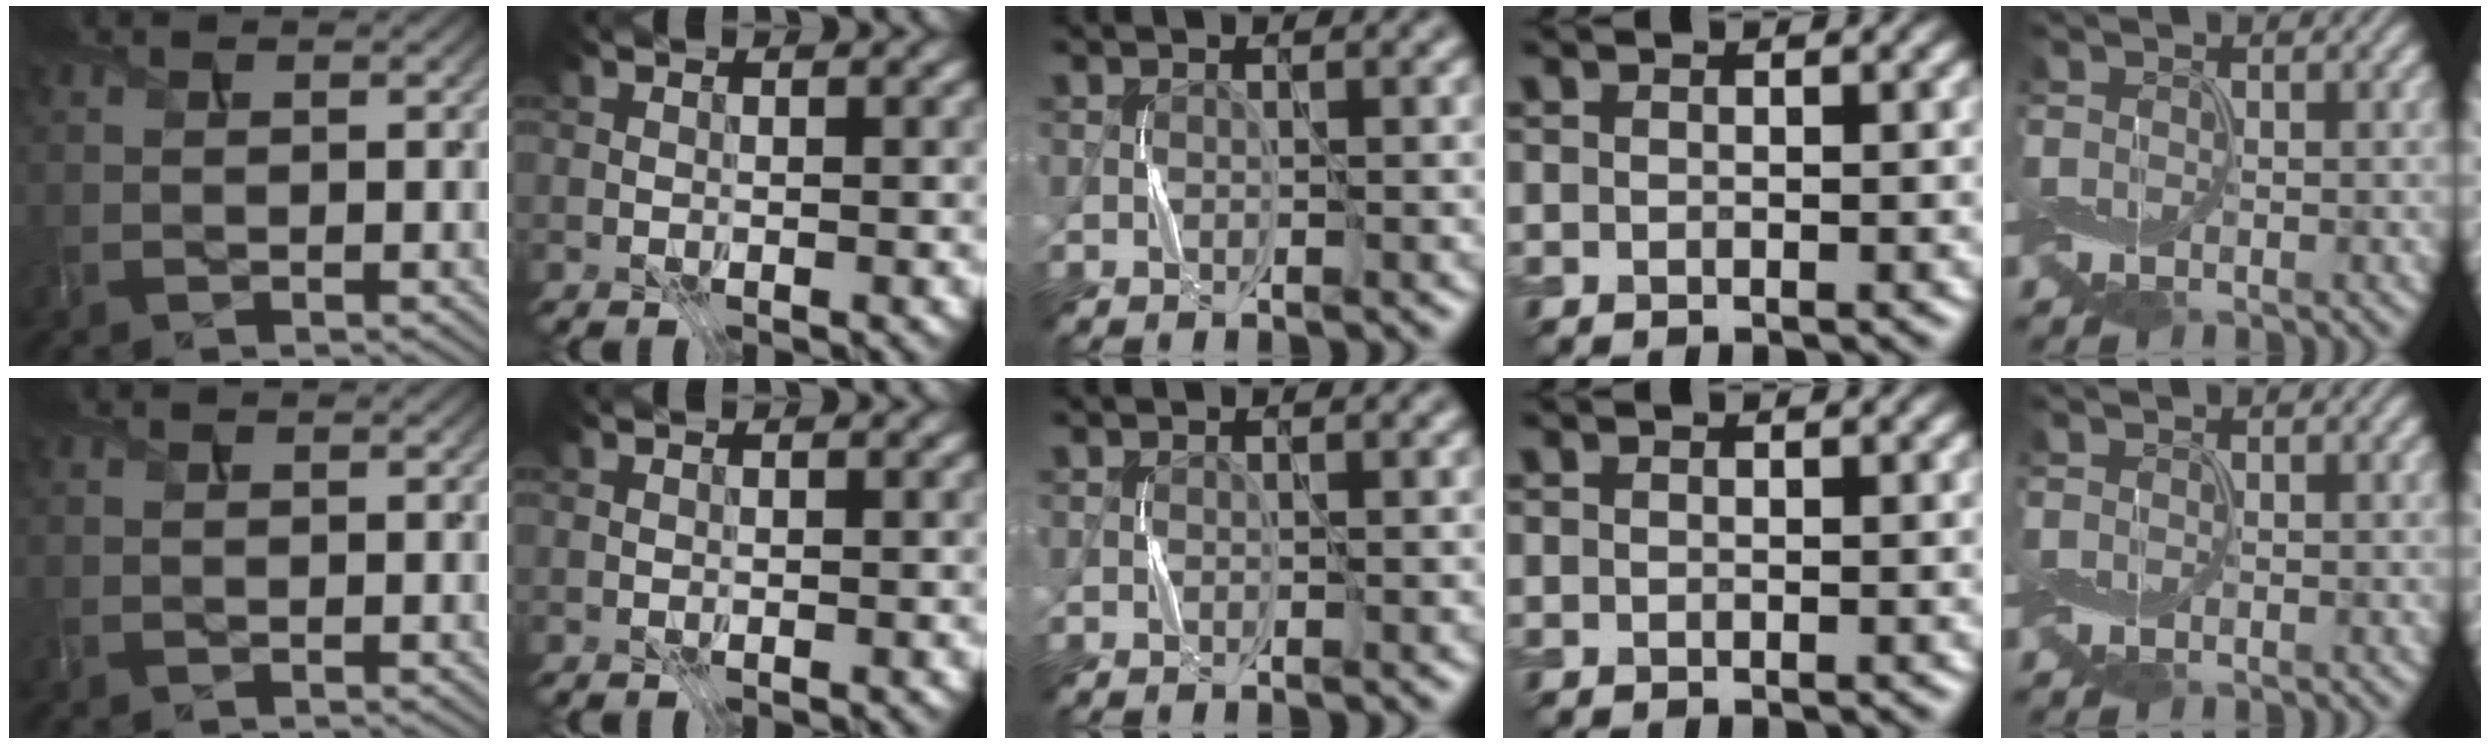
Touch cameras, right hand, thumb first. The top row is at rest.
{}